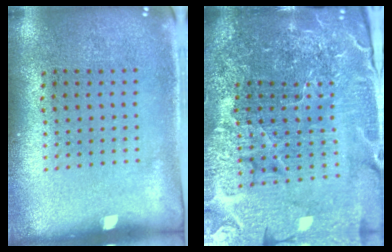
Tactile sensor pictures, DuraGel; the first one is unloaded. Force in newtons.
{"total": 6.7, "press": 5.9, "slide": 3.2}